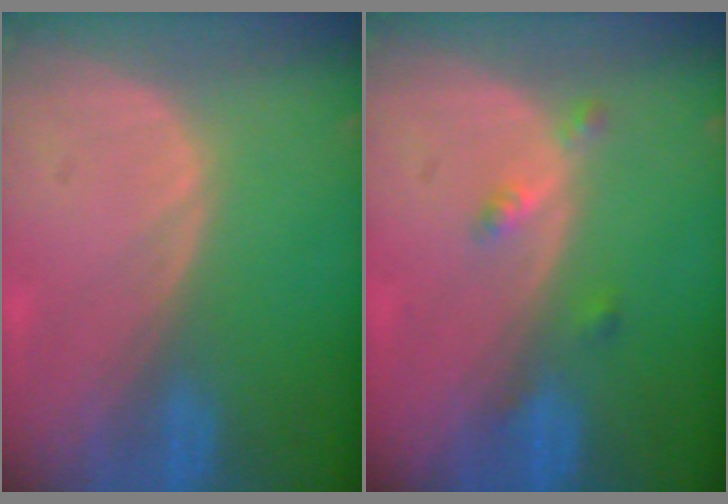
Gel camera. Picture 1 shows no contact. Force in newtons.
{"total": 2.4, "press": 2.0, "slide": 1.3}